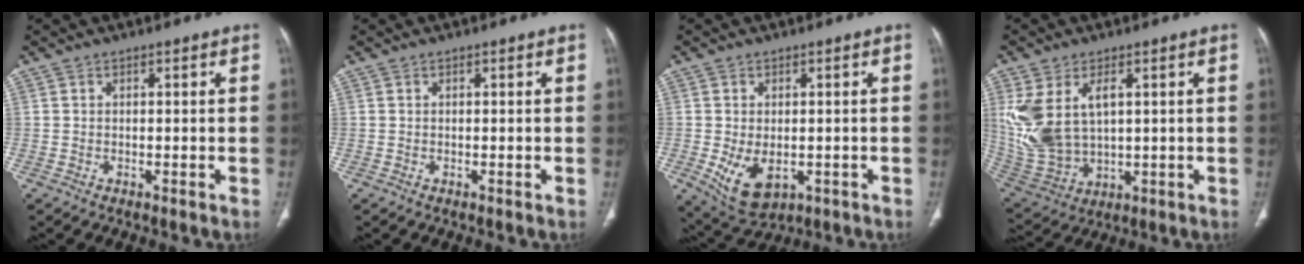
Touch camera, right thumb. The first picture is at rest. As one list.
[{"total": 0.0}, {"total": 8.1, "force": [-1.8, 5.0, 6.1], "torque": [-0.104, -0.009, -0.011]}, {"total": 14.3, "force": [3.5, 8.6, 10.9], "torque": [-0.229, -0.011, 0.091]}]